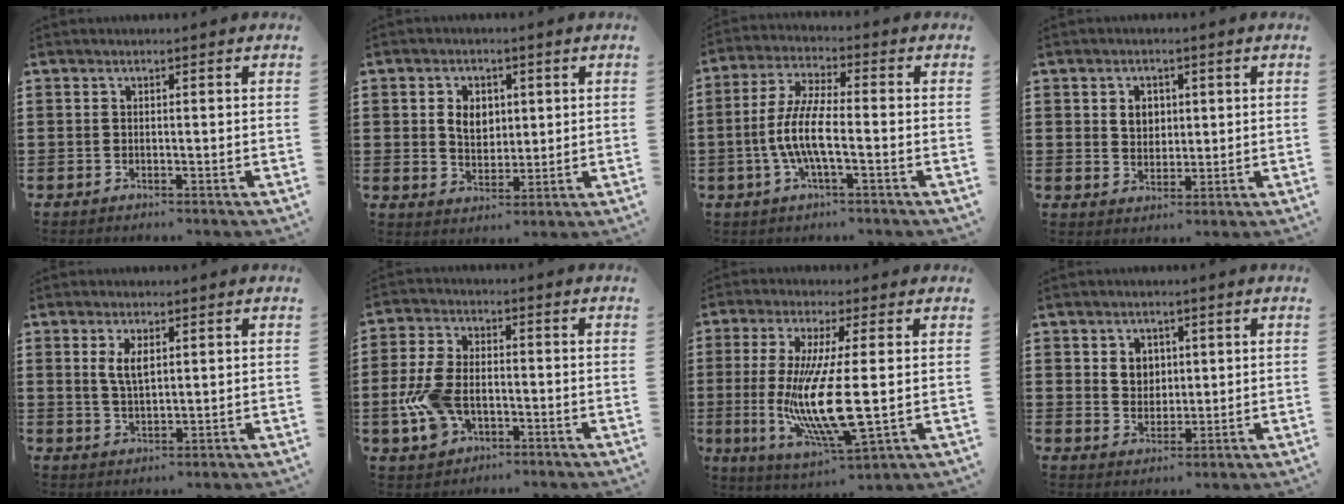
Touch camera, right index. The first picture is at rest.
{"total": 4.4, "force": [0.9, 3.4, 2.7], "torque": [-0.055, 0.009, 0.012]}
{"total": 7.6, "force": [-2.1, 1.9, 7.0], "torque": [-0.170, -0.015, -0.050]}
{"total": 3.3, "force": [0.9, 2.7, 1.7], "torque": [-0.034, 0.007, 0.012]}
{"total": 3.6, "force": [1.2, 1.5, 3.1], "torque": [-0.065, 0.005, 0.021]}
{"total": 8.1, "force": [-2.3, 5.0, 6.0], "torque": [-0.150, -0.001, -0.046]}
{"total": 12.2, "force": [0.1, 2.2, 12.0], "torque": [-0.255, -0.023, -0.002]}
{"total": 3.5, "force": [1.4, 3.0, 1.2], "torque": [-0.027, 0.008, 0.022]}